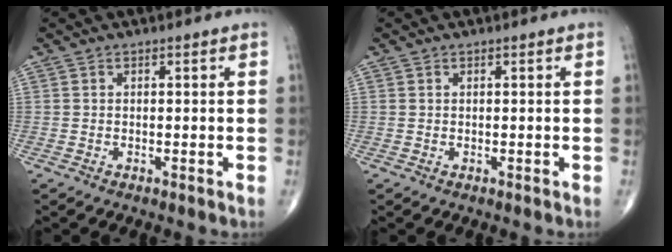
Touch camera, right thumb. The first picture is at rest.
{"total": 0.0}